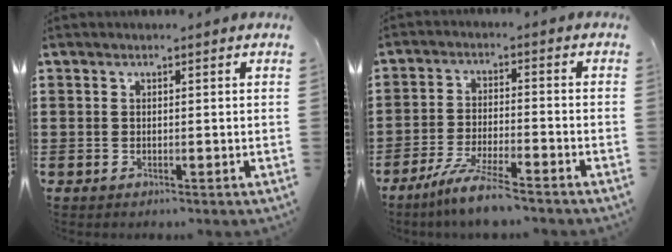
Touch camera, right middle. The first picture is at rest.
{"total": 6.4, "force": [-5.3, 0.1, 3.6], "torque": [-0.082, -0.016, -0.103]}